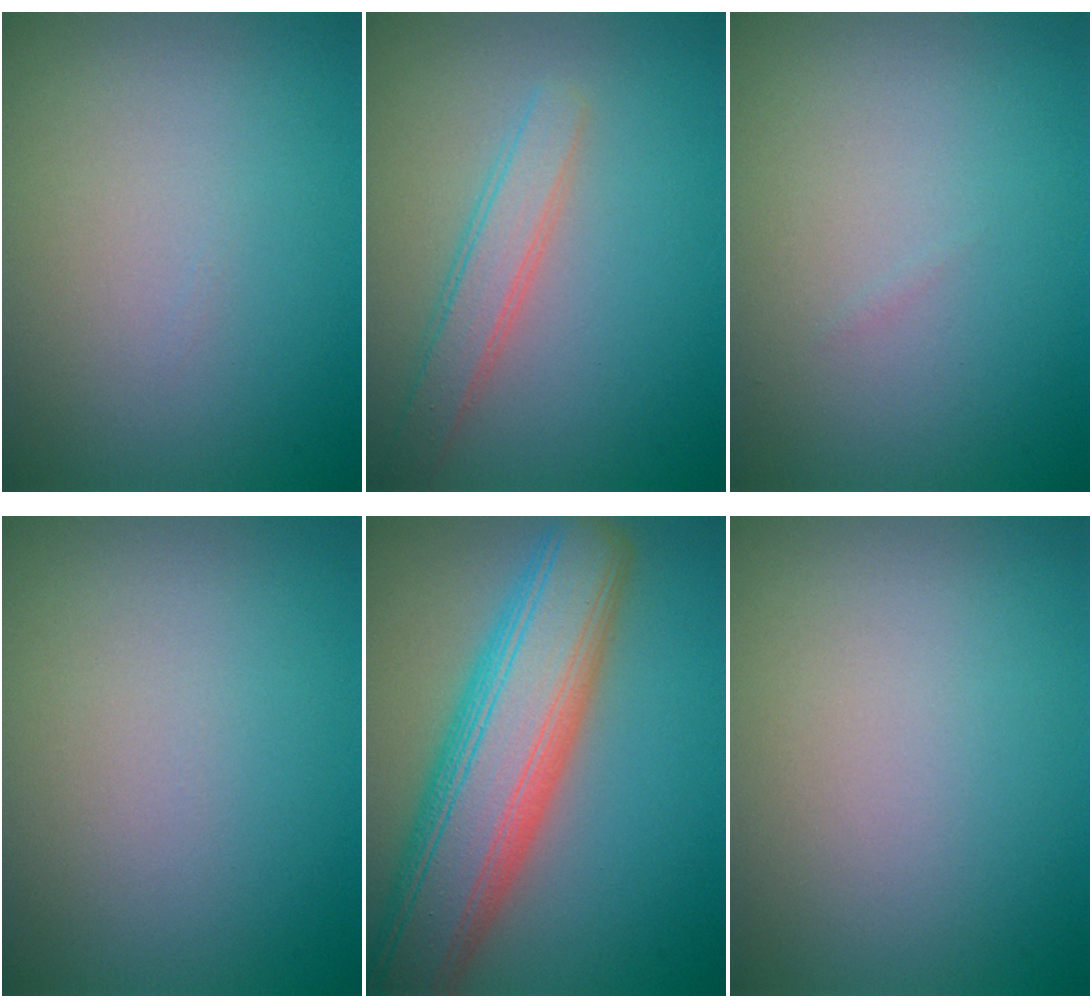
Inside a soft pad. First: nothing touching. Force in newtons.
{"total": 2.7, "press": 2.7, "slide": 0.1}
{"total": 0.0}
{"total": 0.0}
{"total": 10.5, "press": 10.5, "slide": 0.4}
{"total": 0.0}